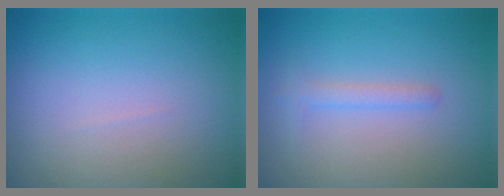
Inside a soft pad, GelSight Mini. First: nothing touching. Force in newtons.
{"total": 1.3, "press": 1.3, "slide": 0.1}